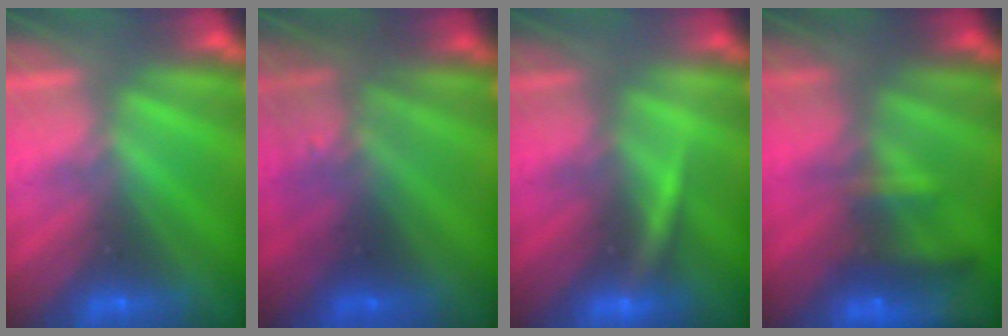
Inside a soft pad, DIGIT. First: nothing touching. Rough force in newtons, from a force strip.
{"total": 2.9}
{"total": 3.0}
{"total": 10.5}